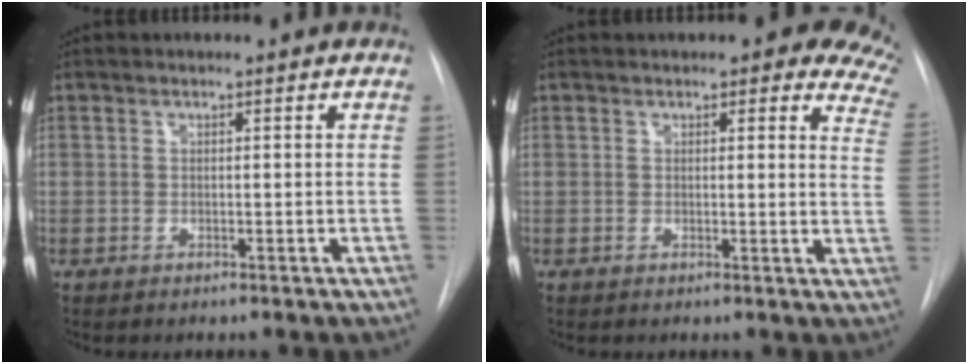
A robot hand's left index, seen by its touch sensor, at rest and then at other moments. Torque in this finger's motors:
{"motor_torque": [-0.57, -1.21, -0.71, 0.04]}